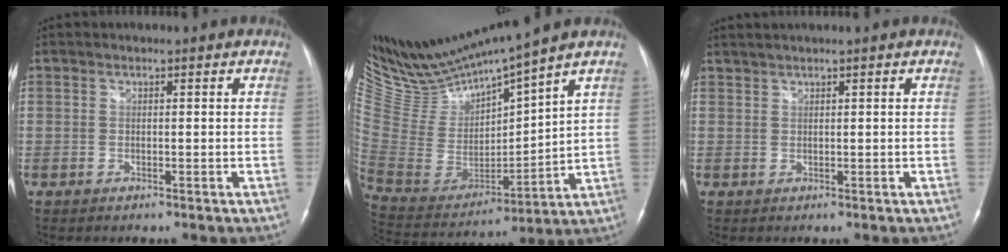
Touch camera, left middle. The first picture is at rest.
{"total": 15.2, "force": [14.3, -0.9, 5.0], "torque": [-0.115, -0.026, 0.297]}
{"total": 2.1, "force": [1.9, -0.3, 1.0], "torque": [-0.019, 0.012, 0.039]}